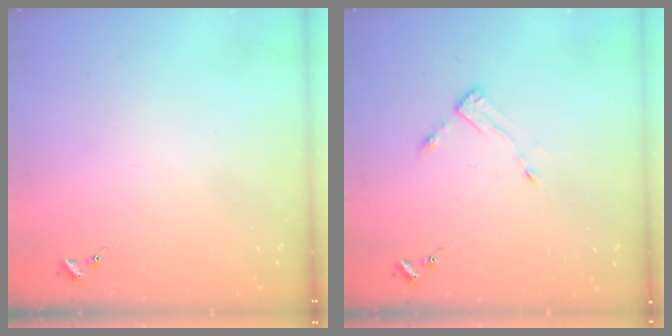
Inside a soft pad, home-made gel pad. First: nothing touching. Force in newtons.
{"total": 3.7, "press": 3.6, "slide": 0.4}